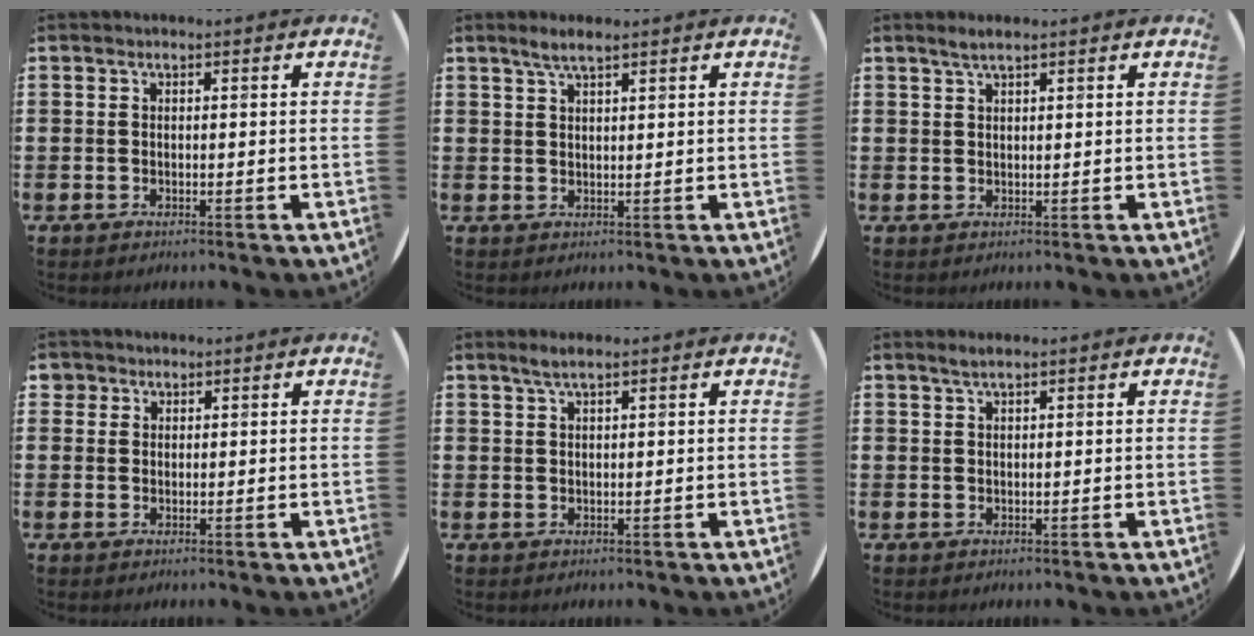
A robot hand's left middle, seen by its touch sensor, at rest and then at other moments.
{"total": 2.6, "force": [2.1, 0.4, 1.6], "torque": [-0.032, 0.006, 0.036]}
{"total": 1.7, "force": [1.3, 0.1, 1.0], "torque": [-0.020, 0.004, 0.023]}
{"total": 1.6, "force": [1.2, 1.0, 0.0], "torque": [0.006, 0.001, 0.023]}
{"total": 1.9, "force": [1.5, 0.1, 1.2], "torque": [-0.023, 0.004, 0.025]}
{"total": 1.3, "force": [1.0, 0.0, 0.8], "torque": [-0.015, 0.003, 0.018]}